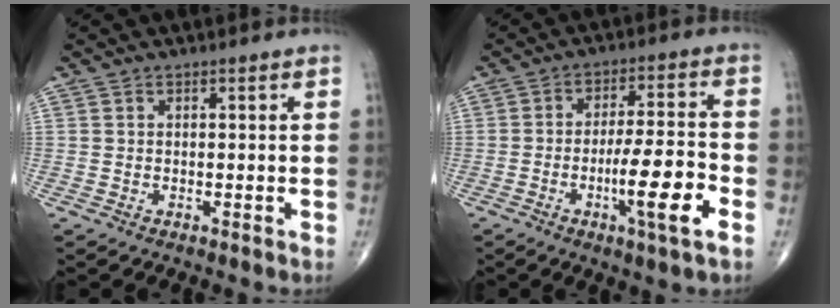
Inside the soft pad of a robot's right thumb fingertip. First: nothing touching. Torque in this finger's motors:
{"motor_torque": [1.25, 1.27, 0.73, -0.66, 0.29]}